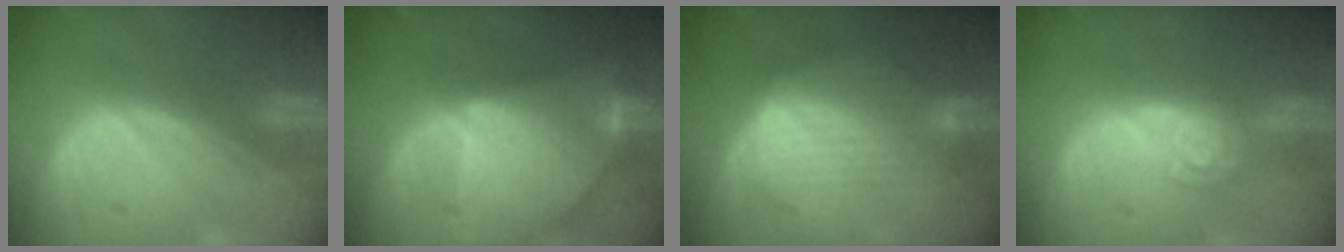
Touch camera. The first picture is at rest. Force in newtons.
{"total": 9.5, "press": 8.2, "slide": 4.8}
{"total": 6.4, "press": 6.3, "slide": 1.2}
{"total": 5.4, "press": 5.3, "slide": 0.4}